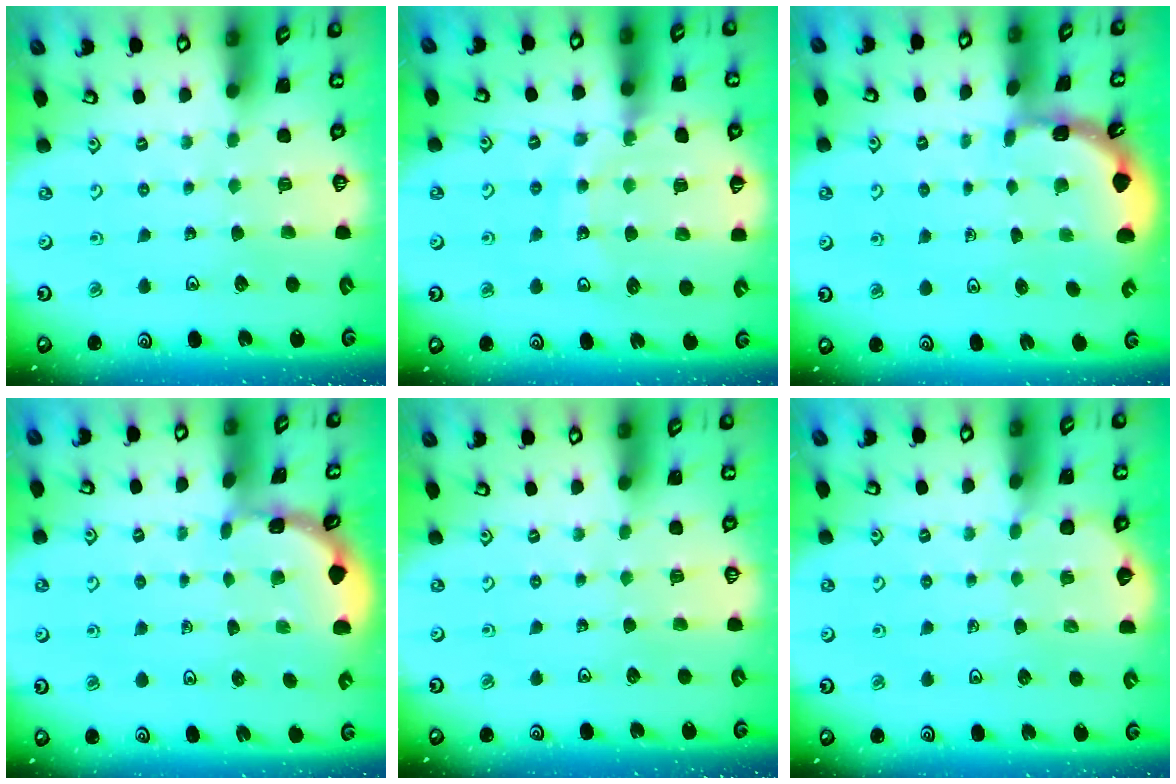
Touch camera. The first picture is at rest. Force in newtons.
{"total": 12.4, "press": 12.2, "slide": 2.1}
{"total": 1.9, "press": 1.9, "slide": 0.1}
{"total": 1.3, "press": 1.3, "slide": 0.1}
{"total": 0.0}
{"total": 2.3, "press": 2.3, "slide": 0.1}